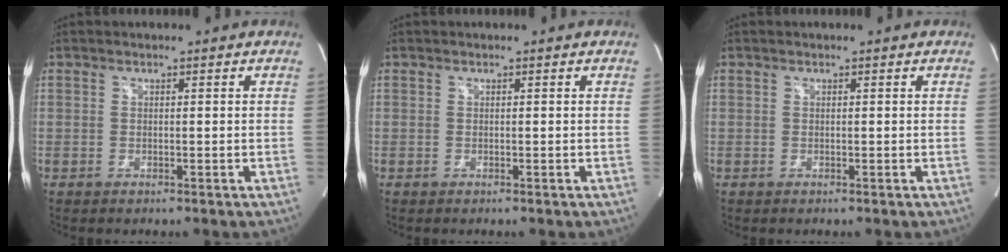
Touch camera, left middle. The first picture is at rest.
{"total": 0.0}
{"total": 0.0}